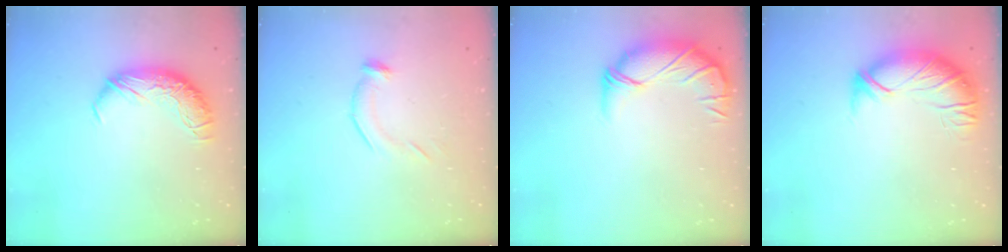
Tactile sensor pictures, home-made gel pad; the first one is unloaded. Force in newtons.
{"total": 4.3, "press": 4.2, "slide": 1.0}
{"total": 4.1, "press": 3.4, "slide": 2.1}
{"total": 2.9, "press": 1.4, "slide": 2.5}